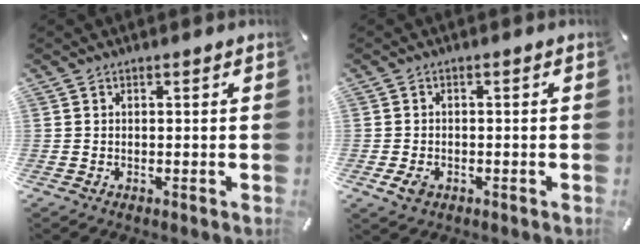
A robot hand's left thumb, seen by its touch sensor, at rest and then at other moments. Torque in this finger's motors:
{"motor_torque": [0.33, 1.13, 0.05, -0.03, 0.13]}